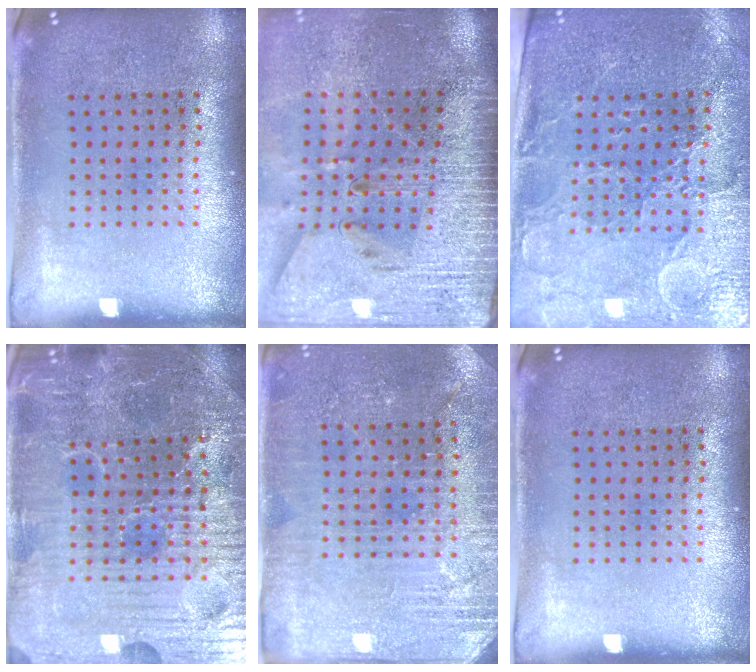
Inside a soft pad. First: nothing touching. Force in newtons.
{"total": 3.6, "press": 3.0, "slide": 2.0}
{"total": 3.6, "press": 3.3, "slide": 1.4}
{"total": 5.6, "press": 5.3, "slide": 1.6}
{"total": 2.8, "press": 2.8, "slide": 0.5}
{"total": 0.0}